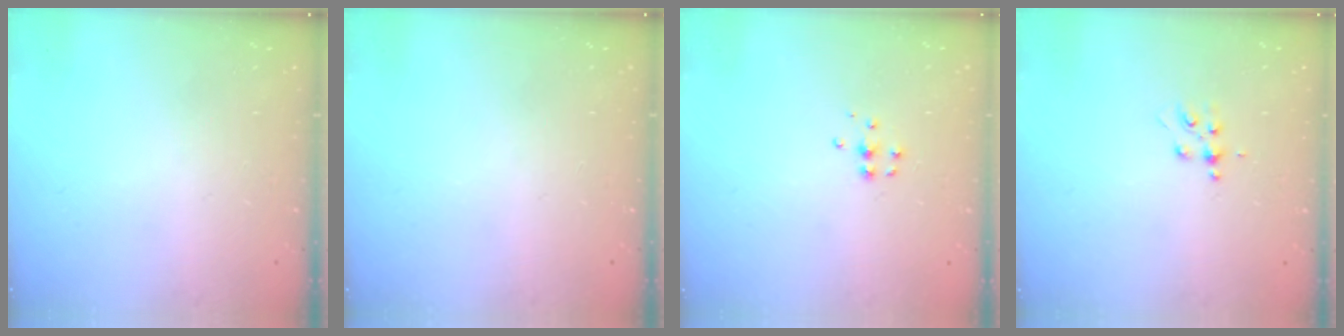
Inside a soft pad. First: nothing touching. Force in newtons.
{"total": 0.0}
{"total": 4.9, "press": 4.9, "slide": 0.3}
{"total": 5.2, "press": 5.1, "slide": 0.8}